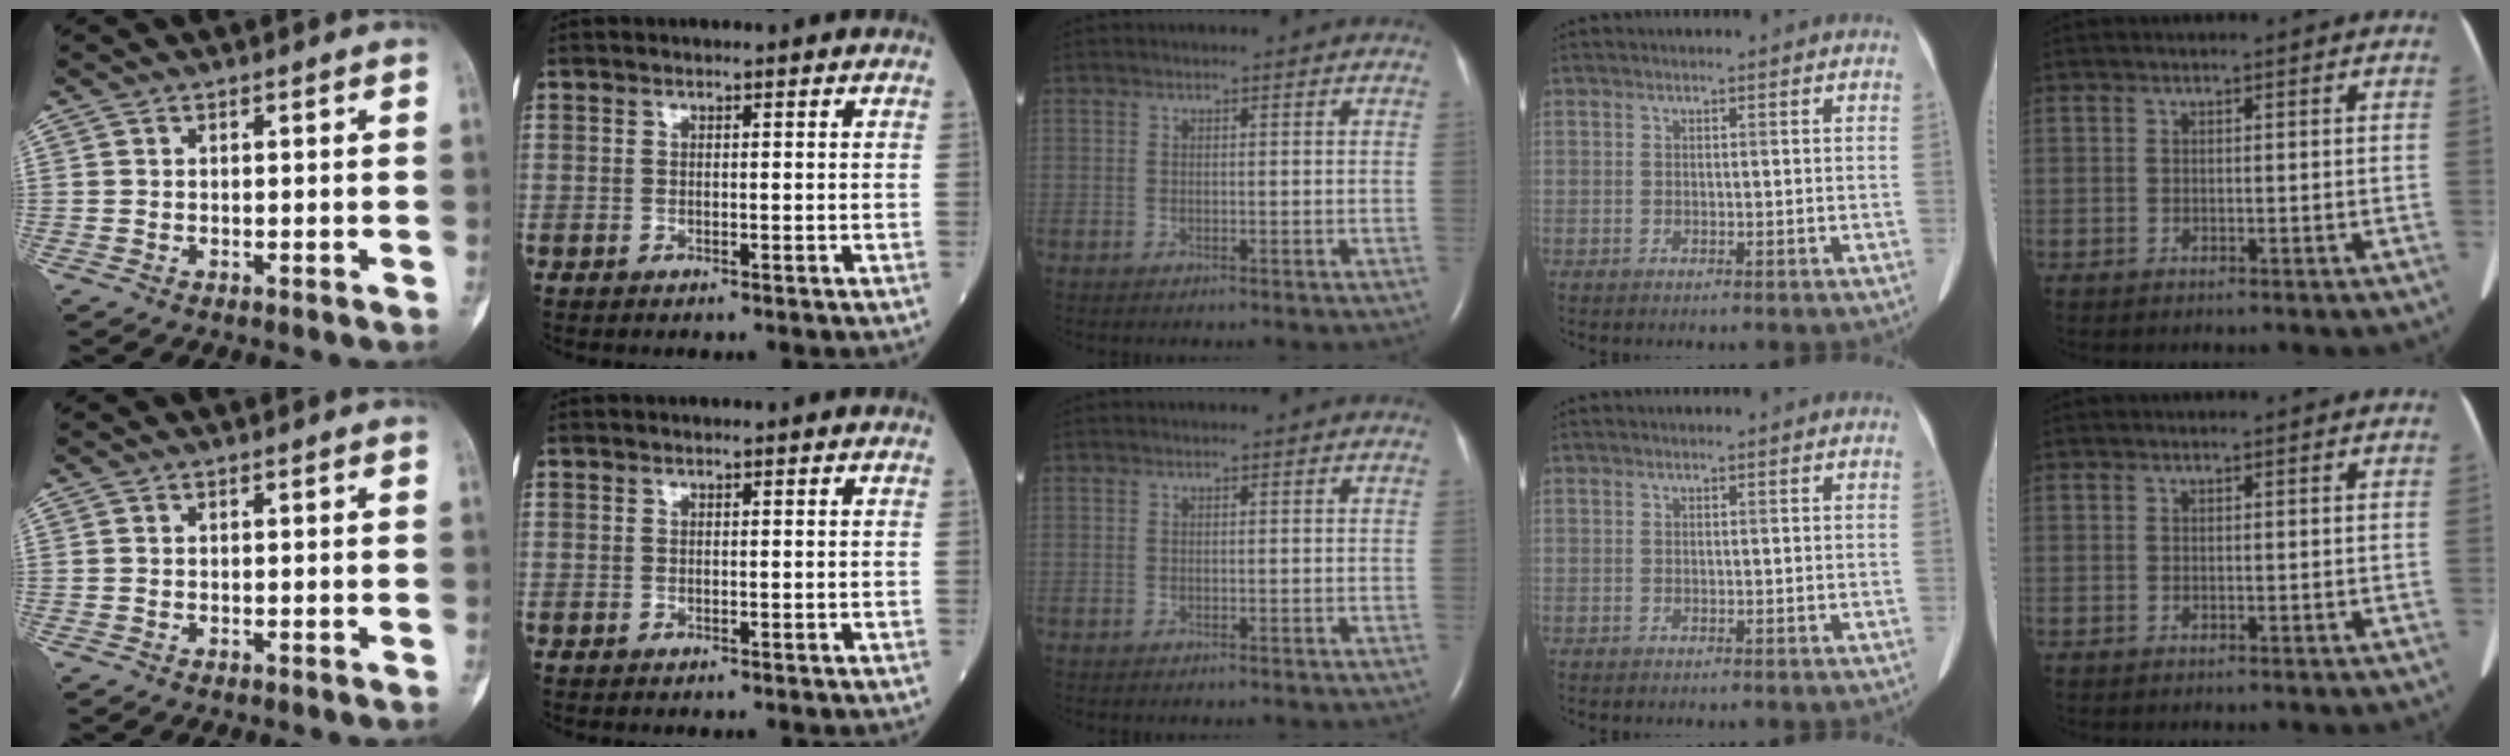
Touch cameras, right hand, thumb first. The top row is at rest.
{}